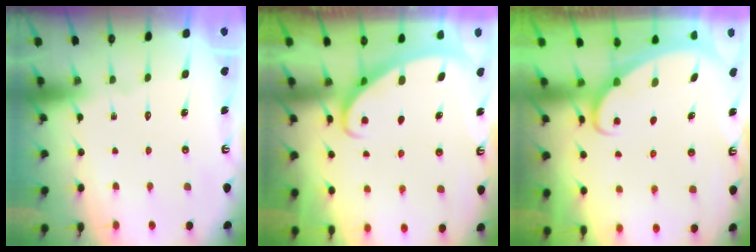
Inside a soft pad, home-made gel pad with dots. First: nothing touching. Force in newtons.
{"total": 2.6, "press": 2.6, "slide": 0.3}
{"total": 2.3, "press": 2.3, "slide": 0.4}